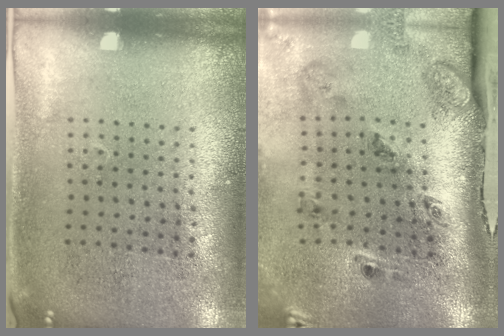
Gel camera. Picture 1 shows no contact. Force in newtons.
{"total": 3.2, "press": 2.0, "slide": 2.5}